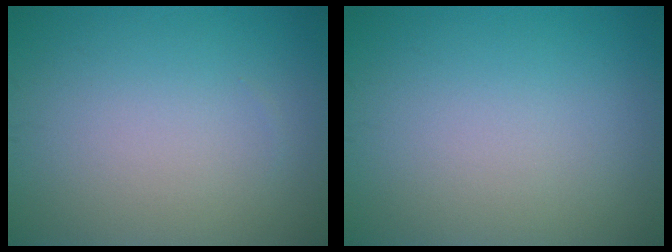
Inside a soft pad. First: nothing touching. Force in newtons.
{"total": 0.0}